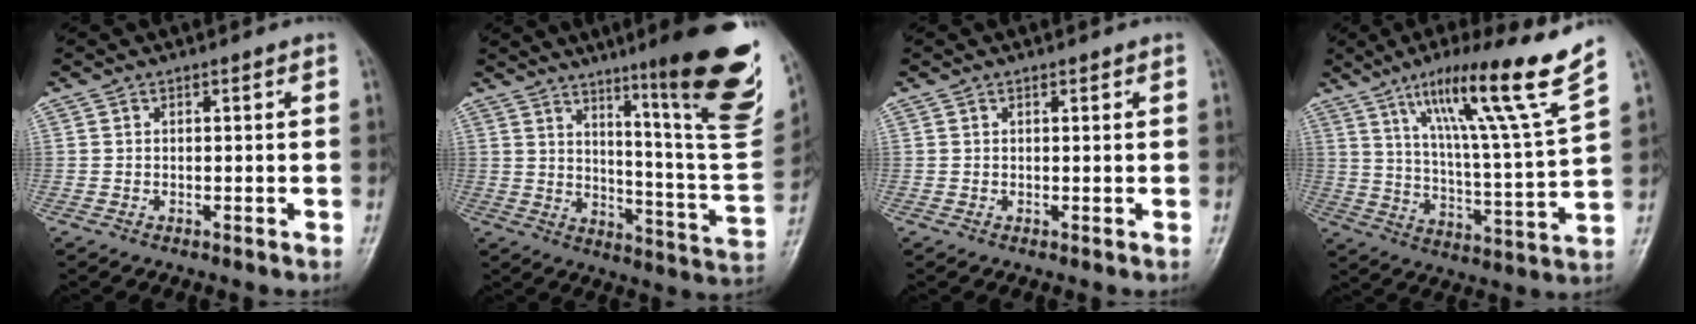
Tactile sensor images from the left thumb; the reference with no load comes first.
{"total": 23.5, "force": [13.6, 2.5, 19.0], "torque": [-0.229, -0.075, 0.201]}
{"total": 0.6, "force": [0.4, 0.2, 0.4], "torque": [-0.007, -0.002, 0.005]}
{"total": 19.3, "force": [12.4, -0.4, 14.9], "torque": [-0.220, -0.061, 0.197]}